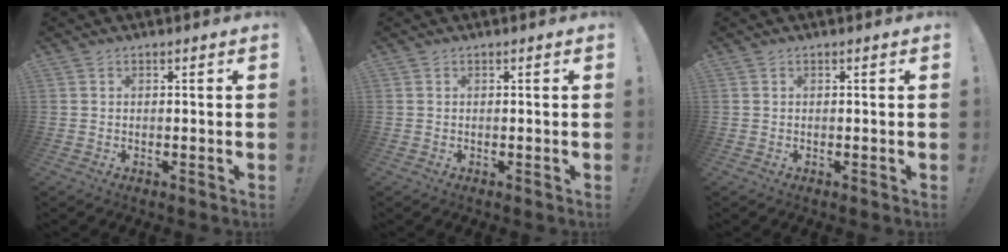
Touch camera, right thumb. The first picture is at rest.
{"total": 0.0}
{"total": 0.0}